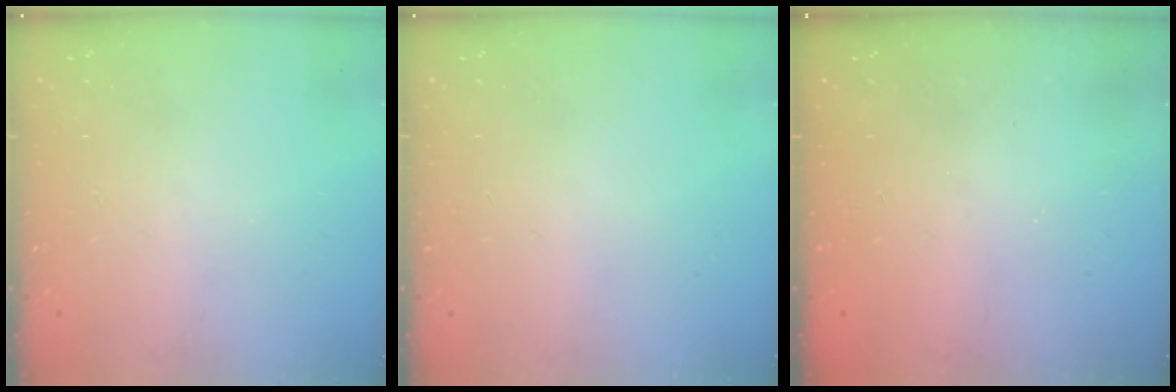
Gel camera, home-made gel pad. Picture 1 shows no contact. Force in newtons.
{"total": 0.0}
{"total": 2.3, "press": 2.2, "slide": 0.6}